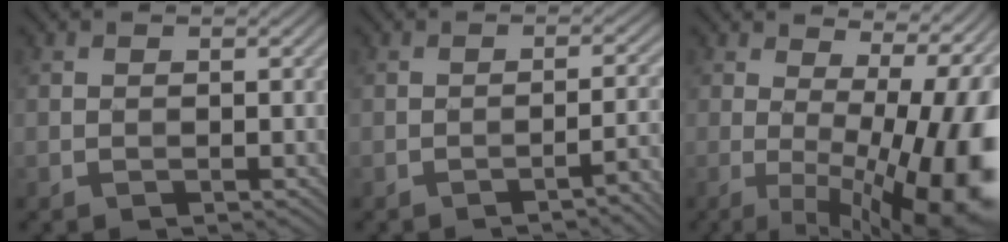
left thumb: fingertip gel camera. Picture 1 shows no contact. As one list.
[{"total": 4.1, "force": [-2.3, 0.7, 3.3], "torque": [-0.034, 0.016, -0.042]}, {"total": 16.6, "force": [-0.3, 6.4, 15.4], "torque": [-0.168, 0.008, 0.000]}]